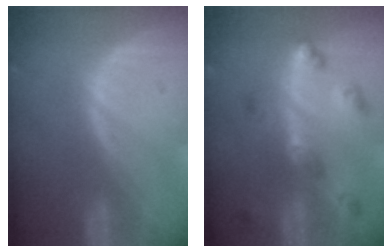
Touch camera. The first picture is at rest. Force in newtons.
{"total": 6.5, "press": 5.8, "slide": 2.9}